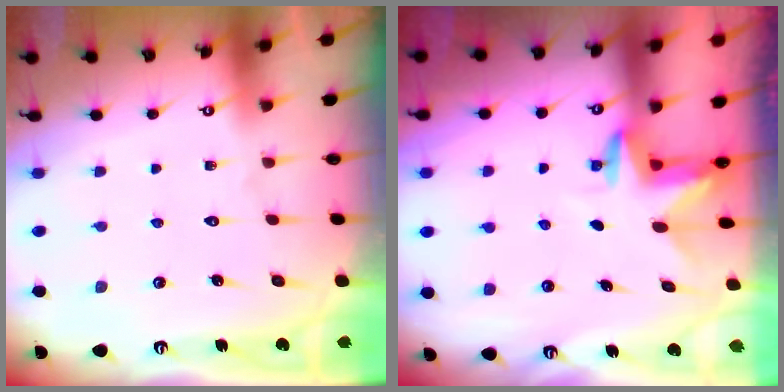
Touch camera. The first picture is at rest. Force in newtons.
{"total": 3.4, "press": 3.3, "slide": 0.3}